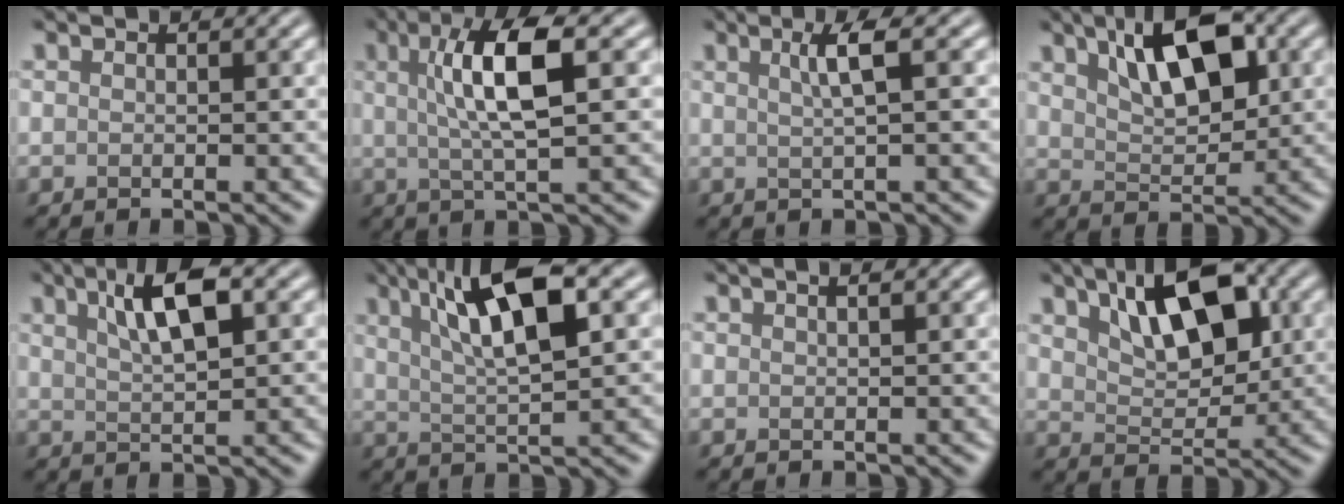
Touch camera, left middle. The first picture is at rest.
{"total": 6.4, "force": [1.0, 1.3, 6.1], "torque": [-0.109, 0.013, 0.025]}
{"total": 2.5, "force": [0.5, 0.4, 2.4], "torque": [-0.039, 0.008, 0.013]}
{"total": 6.6, "force": [2.8, 2.9, 5.3], "torque": [-0.092, 0.014, 0.048]}
{"total": 4.9, "force": [1.8, 1.3, 4.4], "torque": [-0.081, 0.009, 0.035]}
{"total": 8.4, "force": [3.1, 2.1, 7.5], "torque": [-0.128, 0.018, 0.058]}
{"total": 2.5, "force": [1.3, 1.2, 1.8], "torque": [-0.008, 0.021, -0.006]}
{"total": 7.2, "force": [2.9, 3.6, 5.6], "torque": [-0.098, 0.014, 0.050]}